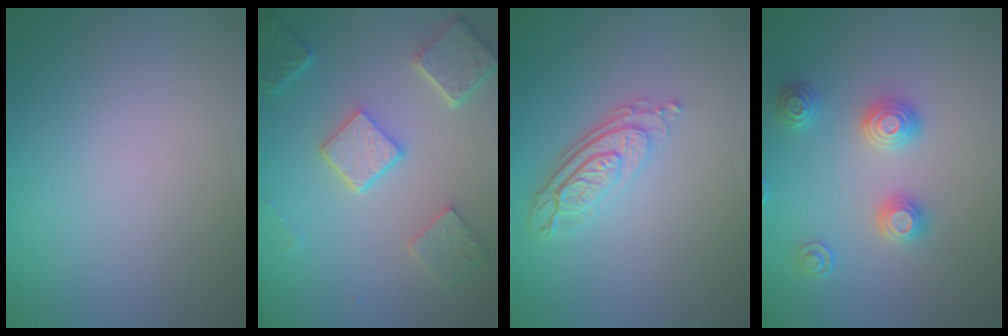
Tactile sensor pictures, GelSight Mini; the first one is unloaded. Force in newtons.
{"total": 5.4, "press": 4.1, "slide": 3.5}
{"total": 3.9, "press": 2.8, "slide": 2.7}
{"total": 2.8, "press": 2.7, "slide": 0.8}